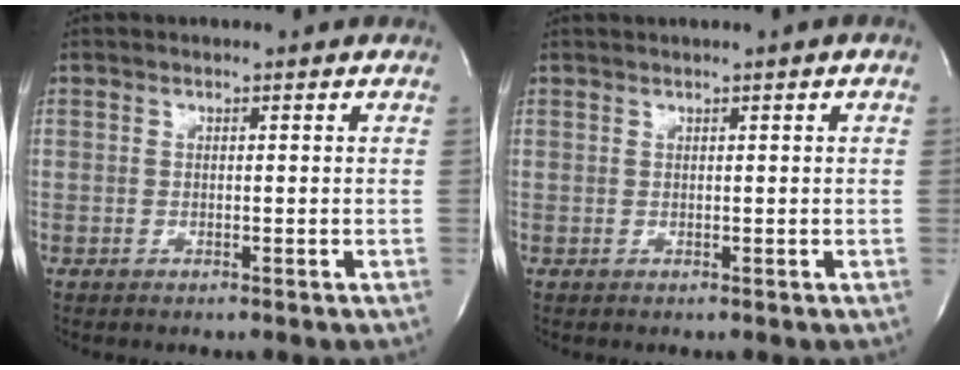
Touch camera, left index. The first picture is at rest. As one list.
[{"total": 1.0, "force": [0.5, -0.2, 0.9], "torque": [-0.018, 0.004, 0.012]}]